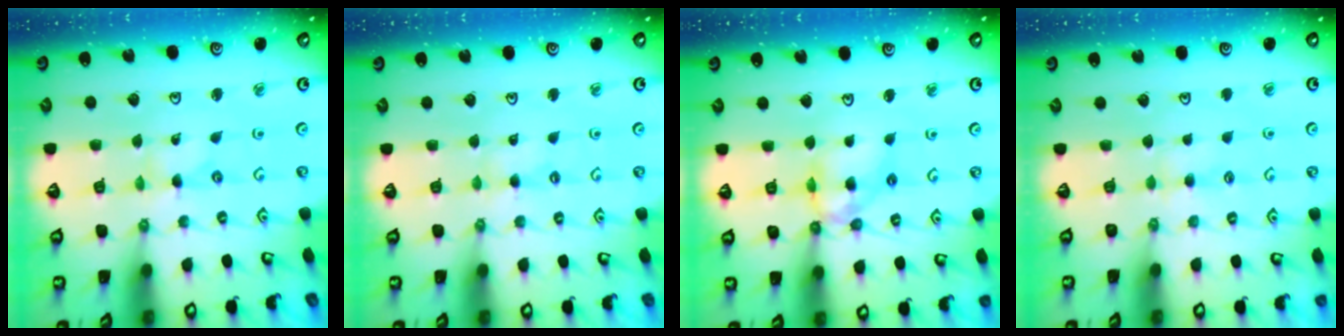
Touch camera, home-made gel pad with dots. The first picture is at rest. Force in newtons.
{"total": 1.7, "press": 1.7, "slide": 0.4}
{"total": 11.2, "press": 11.2, "slide": 1.1}
{"total": 2.3, "press": 2.3, "slide": 0.4}